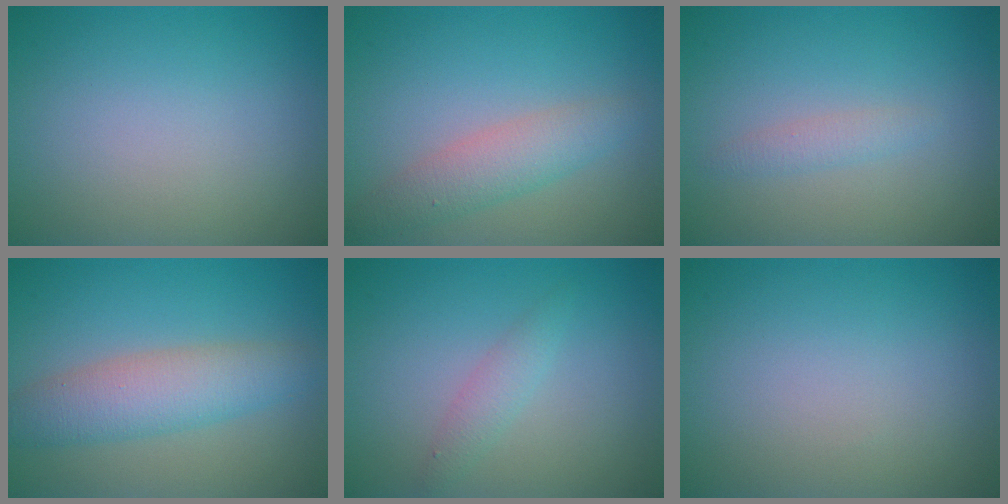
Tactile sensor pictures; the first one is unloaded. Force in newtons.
{"total": 3.2, "press": 3.2, "slide": 0.1}
{"total": 1.2, "press": 1.2, "slide": 0.0}
{"total": 4.8, "press": 4.8, "slide": 0.1}
{"total": 1.6, "press": 1.6, "slide": 0.1}
{"total": 0.0}